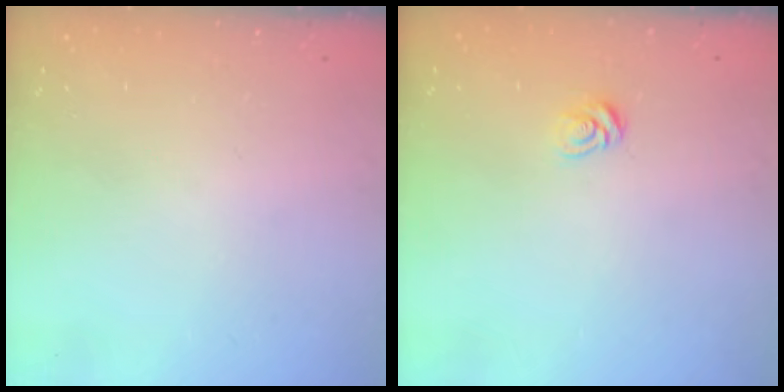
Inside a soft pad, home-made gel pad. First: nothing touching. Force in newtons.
{"total": 4.8, "press": 4.8, "slide": 0.4}